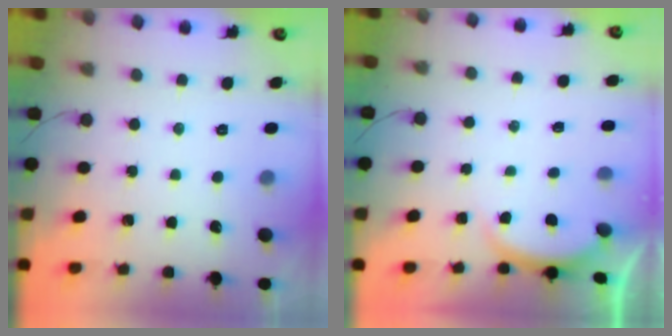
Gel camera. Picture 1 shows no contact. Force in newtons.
{"total": 1.6, "press": 1.5, "slide": 0.6}